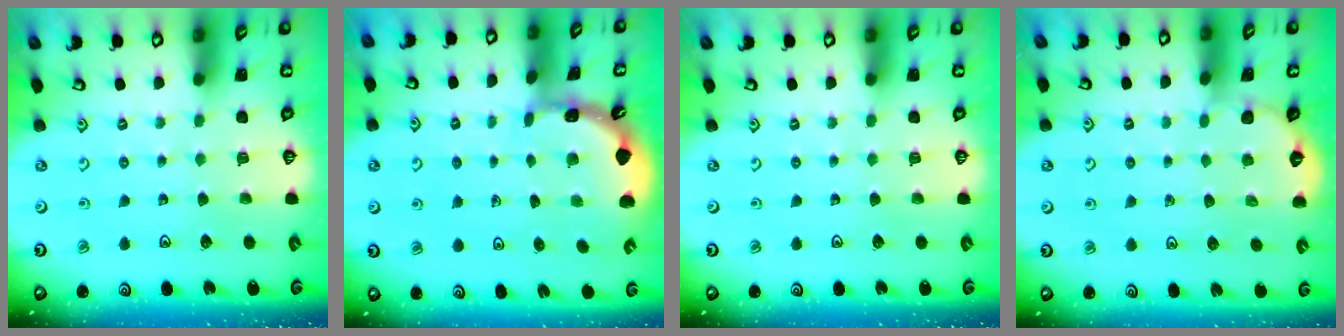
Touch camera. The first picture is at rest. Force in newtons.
{"total": 1.6, "press": 1.5, "slide": 0.3}
{"total": 0.0}
{"total": 2.0, "press": 2.0, "slide": 0.1}